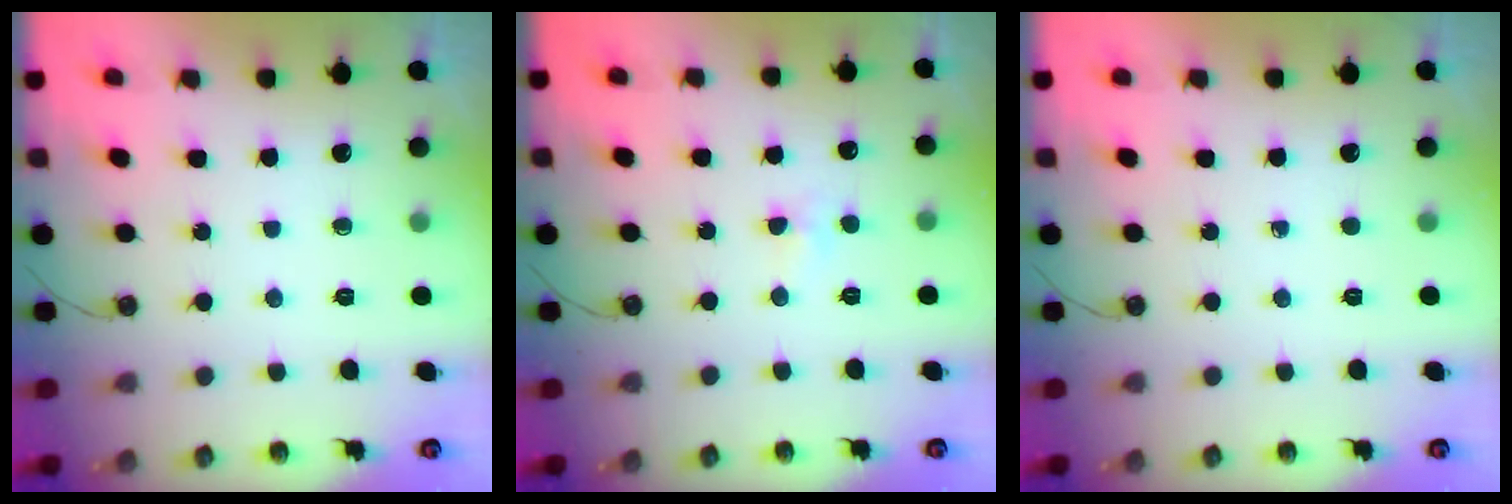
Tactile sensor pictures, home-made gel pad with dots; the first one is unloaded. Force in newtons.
{"total": 4.1, "press": 4.1, "slide": 0.4}
{"total": 0.0}